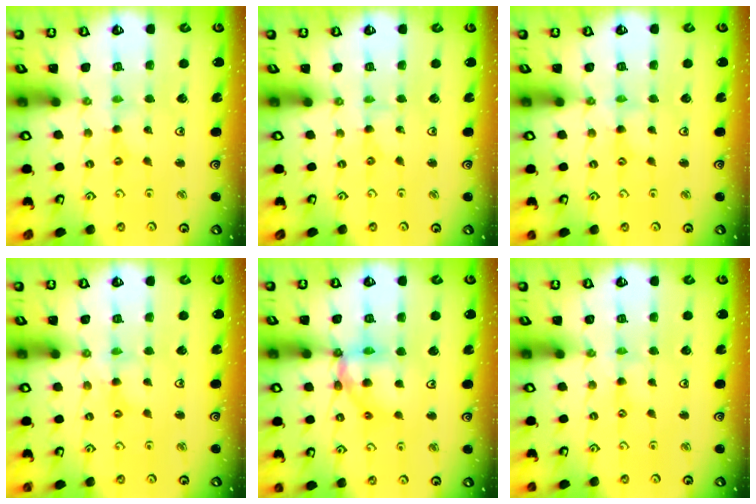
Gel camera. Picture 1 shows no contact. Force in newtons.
{"total": 0.0}
{"total": 1.7, "press": 1.7, "slide": 0.2}
{"total": 2.0, "press": 2.0, "slide": 0.2}
{"total": 12.5, "press": 12.4, "slide": 1.5}
{"total": 1.3, "press": 1.2, "slide": 0.3}